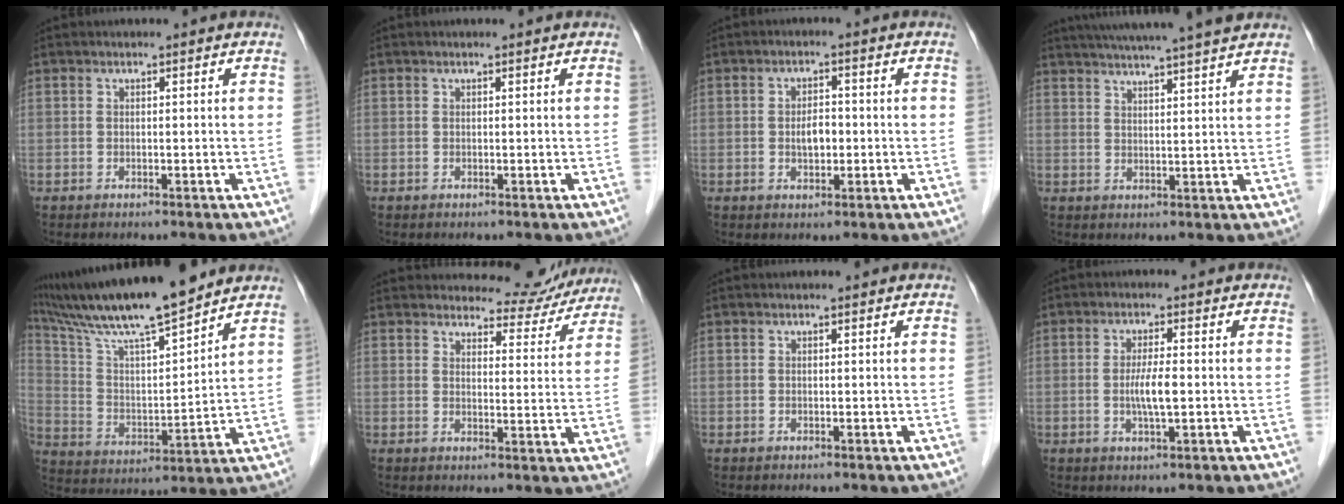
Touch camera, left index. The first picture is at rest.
{"total": 0.0}
{"total": 3.1, "force": [-0.4, 1.7, 2.6], "torque": [-0.047, 0.004, -0.006]}
{"total": 14.5, "force": [12.7, -0.5, 6.9], "torque": [-0.118, 0.017, 0.173]}
{"total": 17.1, "force": [14.6, 0.5, 8.9], "torque": [-0.164, 0.008, 0.260]}
{"total": 8.8, "force": [8.5, 2.3, 0.3], "torque": [0.010, -0.013, 0.095]}
{"total": 0.0}
{"total": 4.0, "force": [-0.5, 0.5, 3.9], "torque": [-0.079, -0.004, -0.009]}